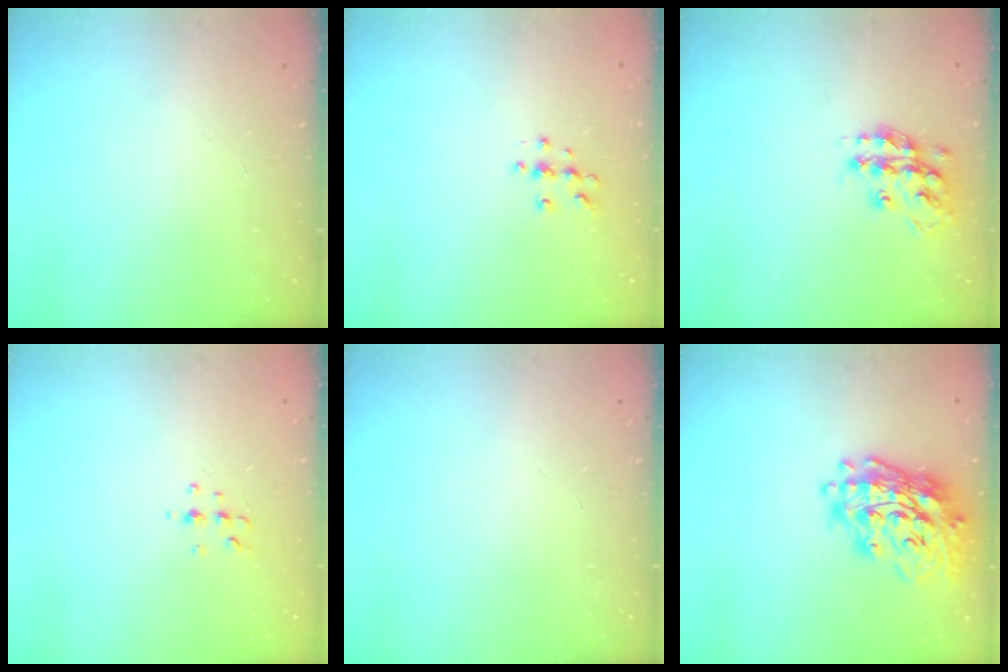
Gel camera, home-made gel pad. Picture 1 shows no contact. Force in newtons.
{"total": 5.4, "press": 5.4, "slide": 0.6}
{"total": 15.0, "press": 15.0, "slide": 1.0}
{"total": 5.2, "press": 5.0, "slide": 1.1}
{"total": 0.0}
{"total": 19.7, "press": 19.5, "slide": 2.7}